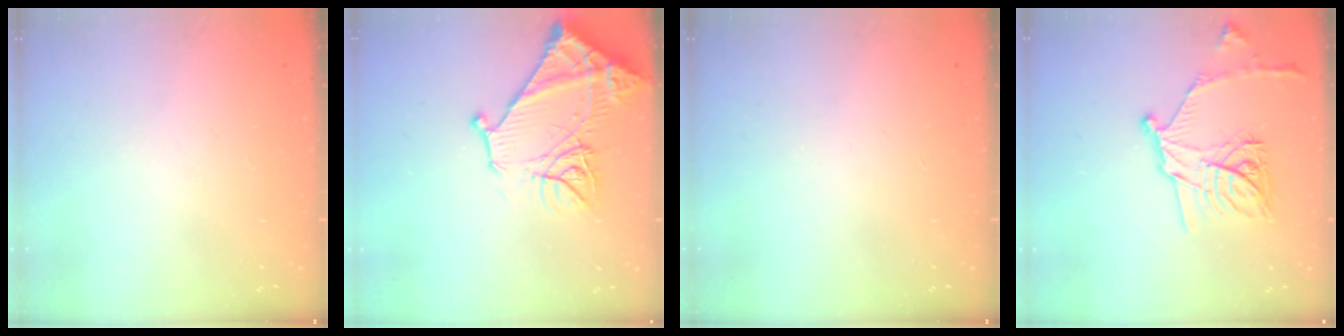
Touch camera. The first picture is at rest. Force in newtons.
{"total": 15.8, "press": 15.7, "slide": 1.5}
{"total": 0.0}
{"total": 16.7, "press": 16.6, "slide": 0.6}